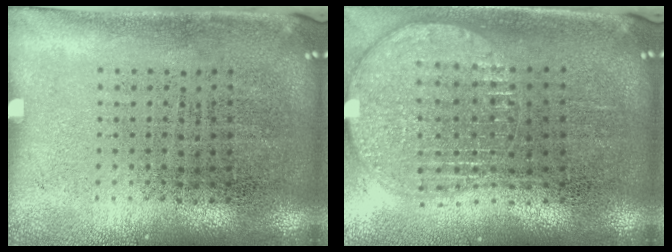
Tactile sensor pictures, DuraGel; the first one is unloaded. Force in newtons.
{"total": 1.6, "press": 1.4, "slide": 0.8}